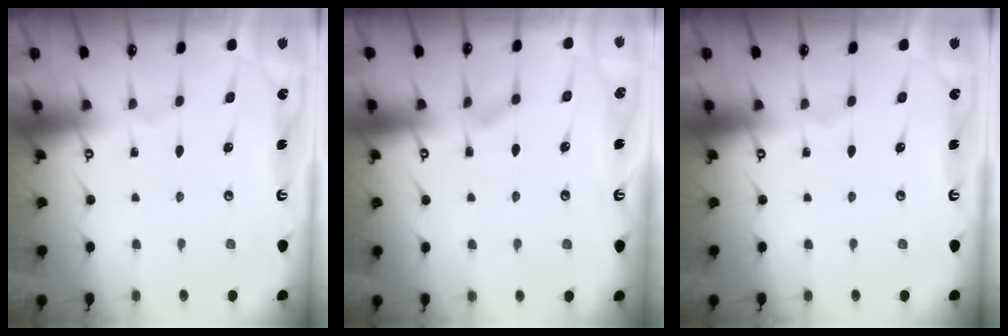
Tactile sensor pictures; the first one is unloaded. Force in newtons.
{"total": 3.4, "press": 3.4, "slide": 0.4}
{"total": 0.0}